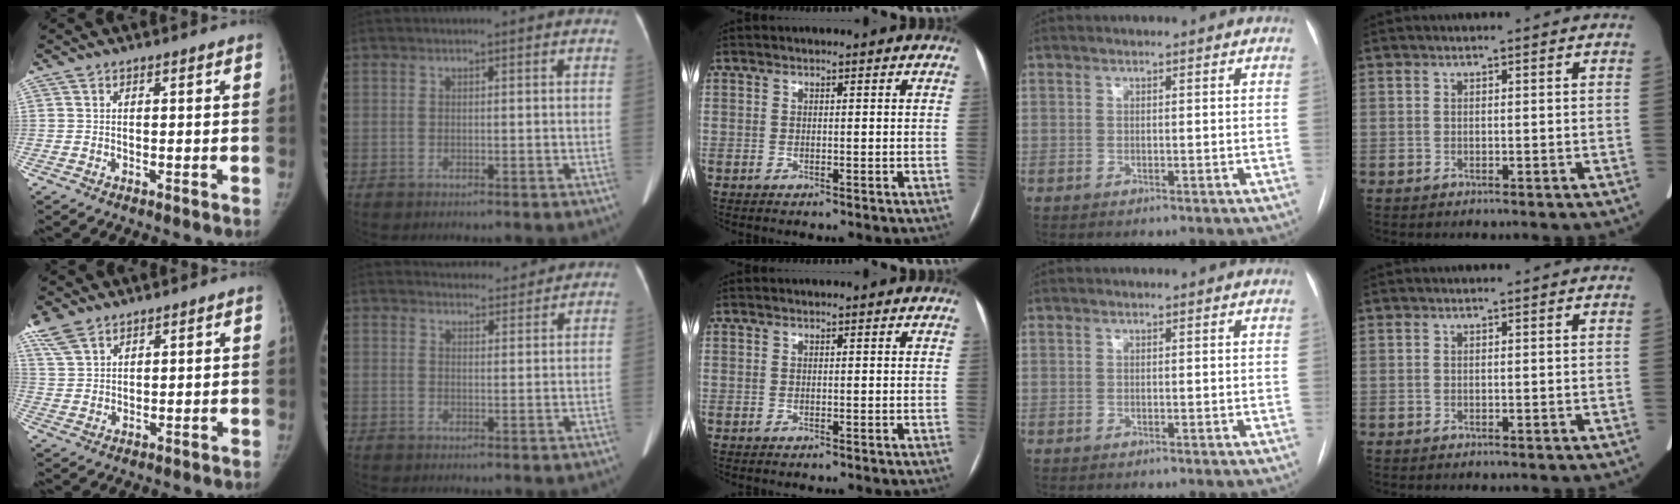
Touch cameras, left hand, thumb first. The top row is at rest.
{"thumb": {"total": 5.8, "force": [4.4, 2.9, 2.4], "torque": [-0.049, -0.006, 0.098]}, "index": {"total": 5.4, "force": [5.1, 1.6, 0.1], "torque": [0.002, 0.004, 0.058]}}